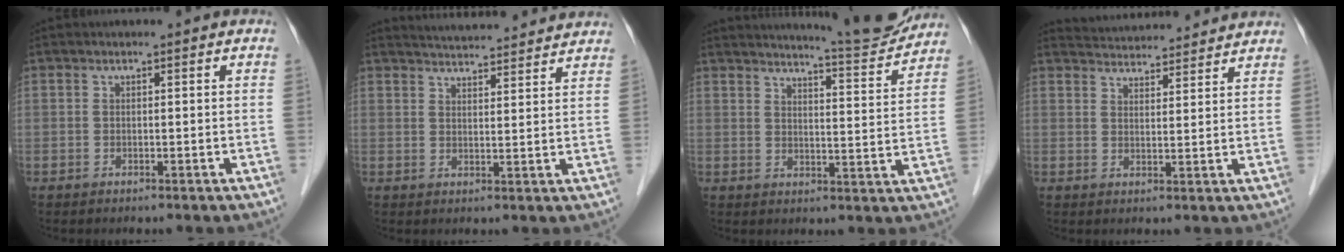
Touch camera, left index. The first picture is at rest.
{"total": 12.1, "force": [11.5, 1.3, 3.4], "torque": [-0.050, 0.019, 0.149]}
{"total": 11.1, "force": [10.7, -0.3, 2.8], "torque": [-0.045, -0.020, 0.138]}
{"total": 11.4, "force": [11.0, 1.5, 2.4], "torque": [-0.036, 0.024, 0.148]}